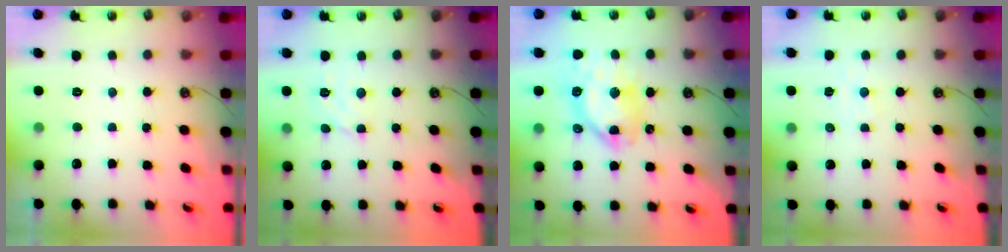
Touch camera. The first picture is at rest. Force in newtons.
{"total": 3.4, "press": 3.4, "slide": 0.4}
{"total": 12.8, "press": 12.7, "slide": 1.5}
{"total": 1.4, "press": 1.4, "slide": 0.4}